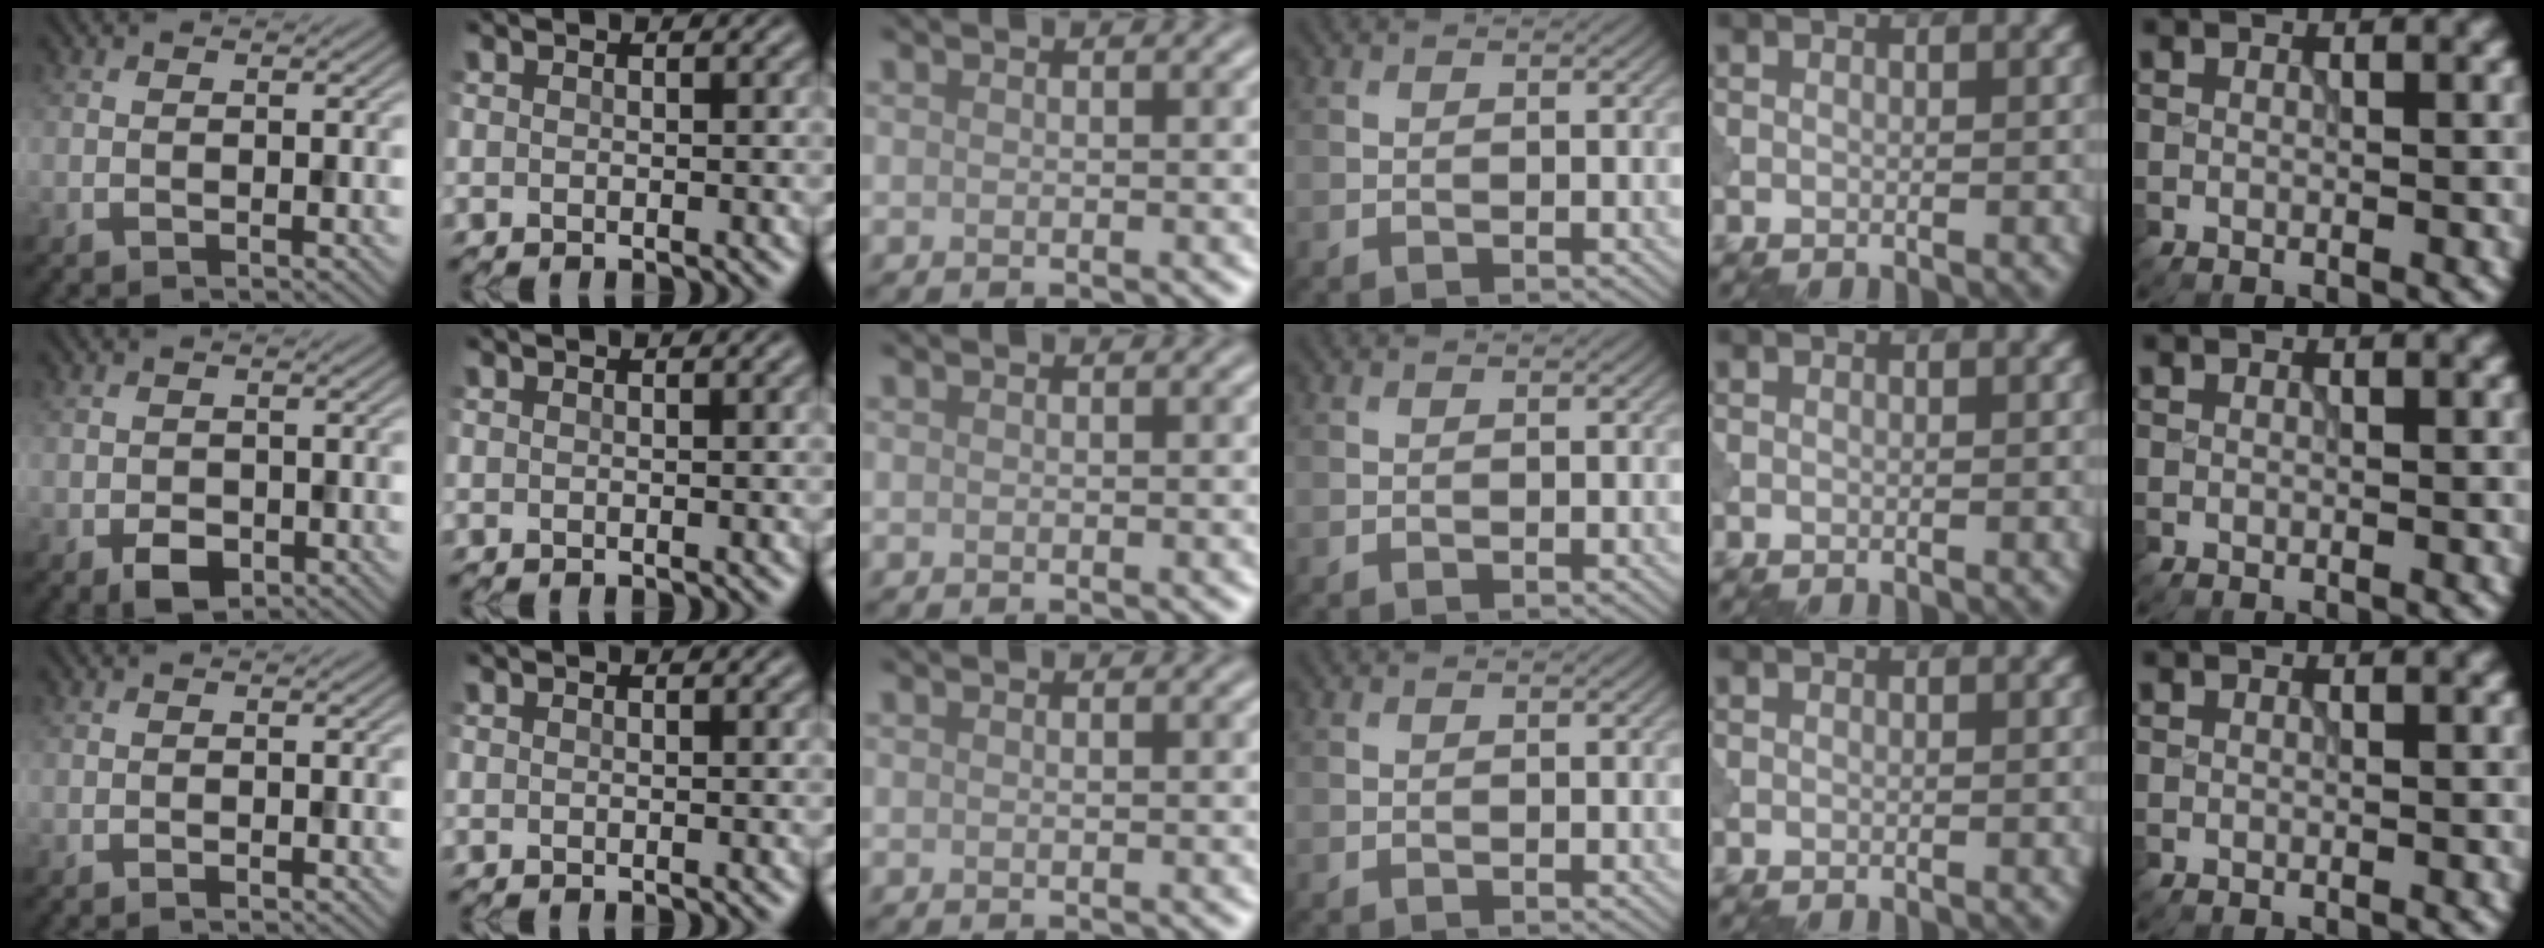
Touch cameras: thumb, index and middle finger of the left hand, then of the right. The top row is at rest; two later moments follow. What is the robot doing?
{"motion": "shake", "object": "bell"}